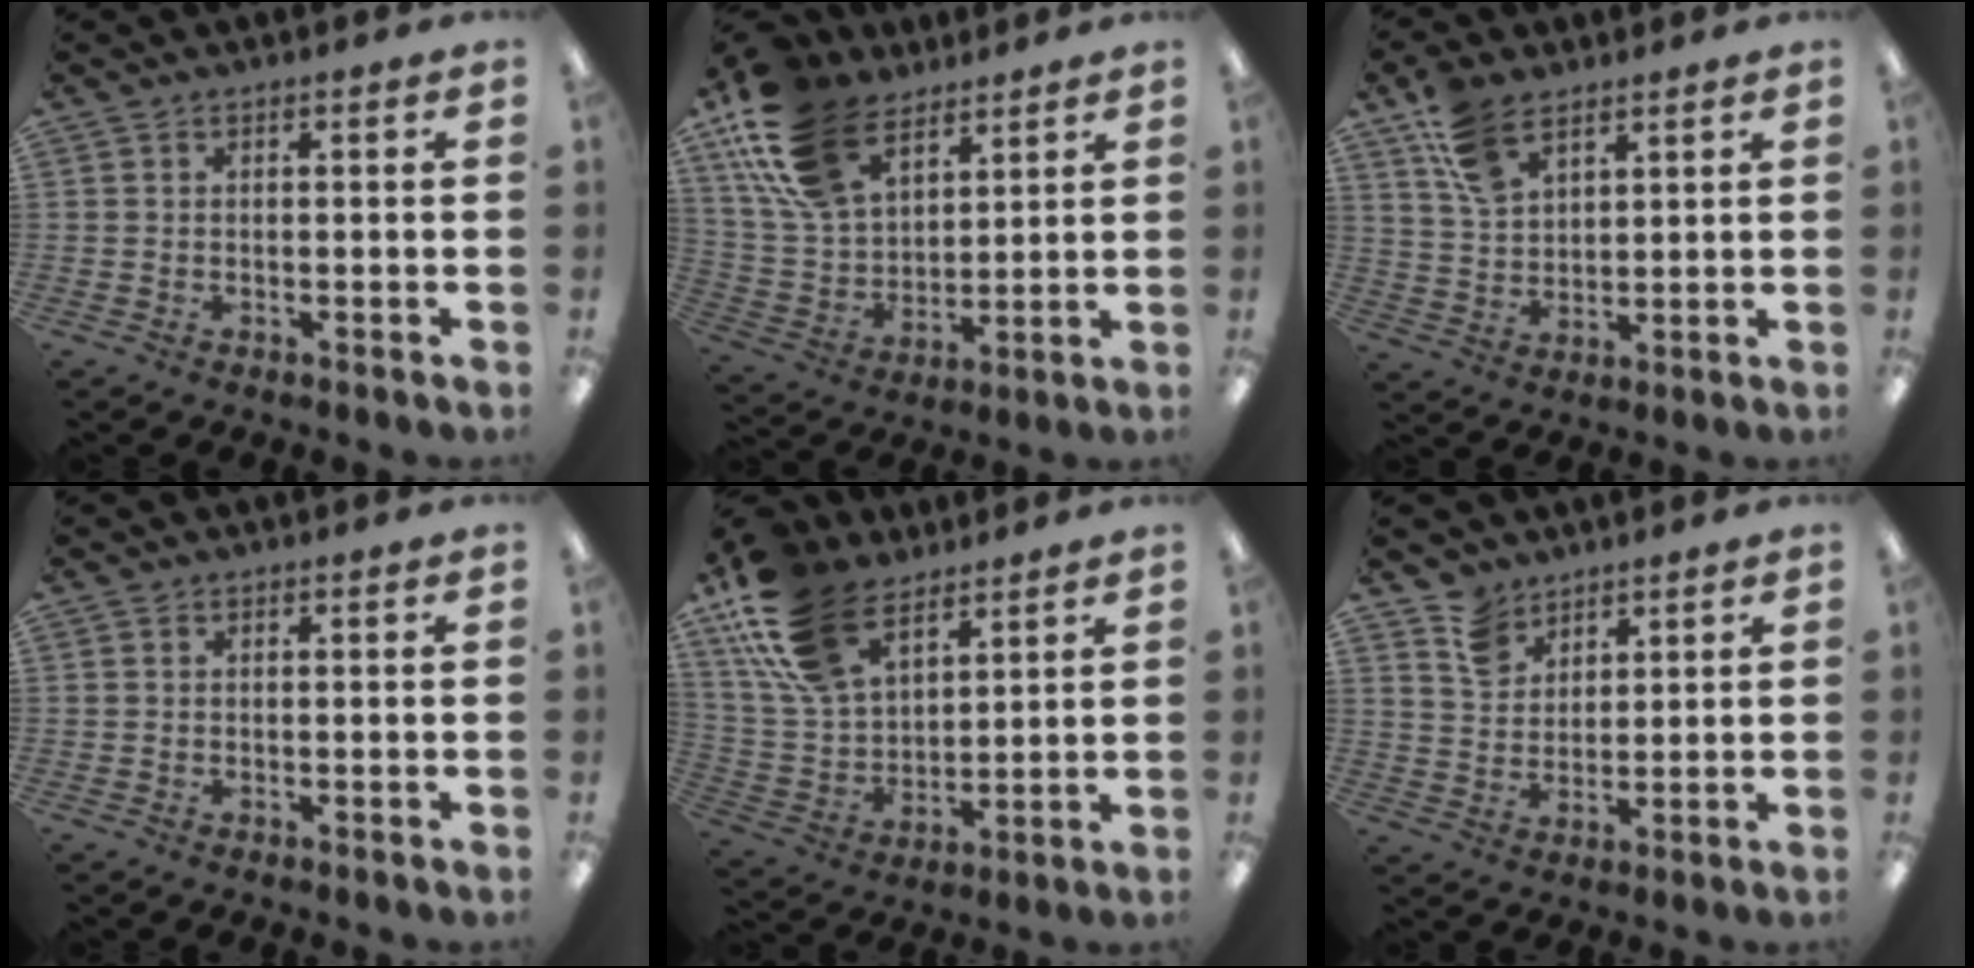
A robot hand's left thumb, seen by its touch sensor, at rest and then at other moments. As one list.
[{"total": 20.3, "force": [12.5, 11.5, 11.1], "torque": [-0.252, -0.039, 0.236]}, {"total": 9.9, "force": [6.6, 5.4, 5.0], "torque": [-0.102, -0.017, 0.127]}, {"total": 0.0}, {"total": 20.1, "force": [12.6, 11.0, 11.1], "torque": [-0.259, -0.044, 0.235]}, {"total": 7.0, "force": [5.2, 4.4, 1.6], "torque": [-0.038, -0.018, 0.099]}]